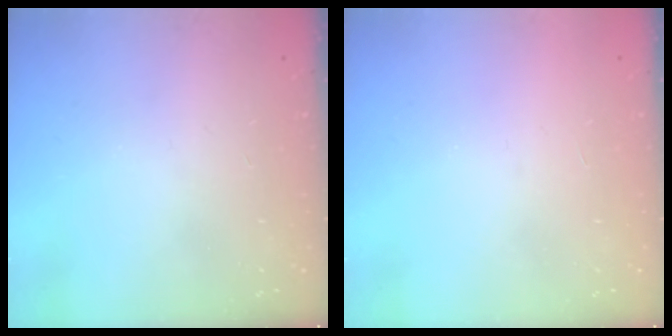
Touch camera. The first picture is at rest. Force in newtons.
{"total": 1.5, "press": 1.5, "slide": 0.1}